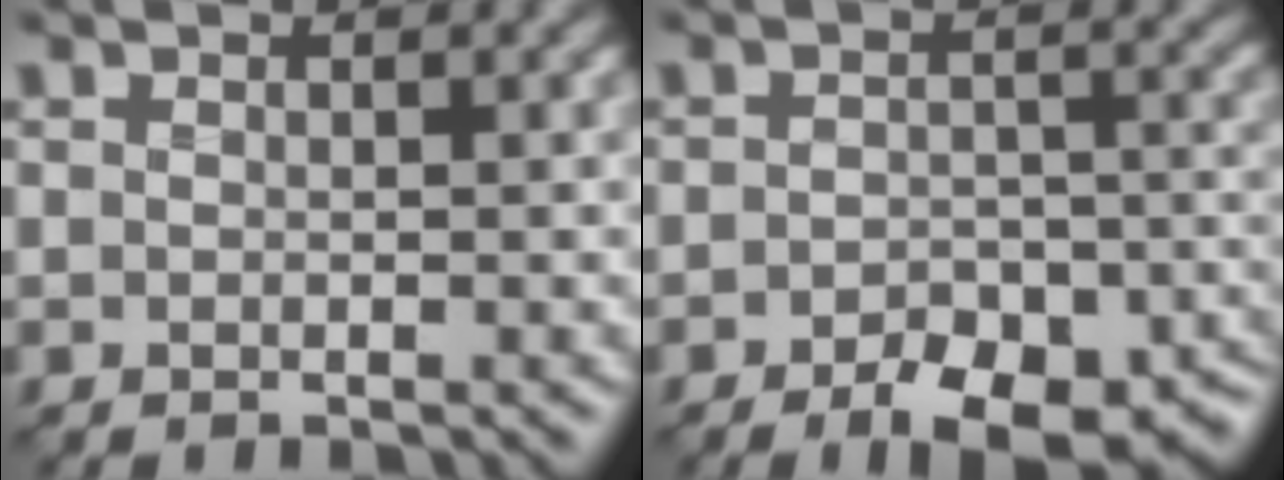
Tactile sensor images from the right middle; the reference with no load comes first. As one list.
[{"total": 8.1, "force": [-5.0, 3.9, 5.0], "torque": [-0.064, -0.015, -0.069]}]